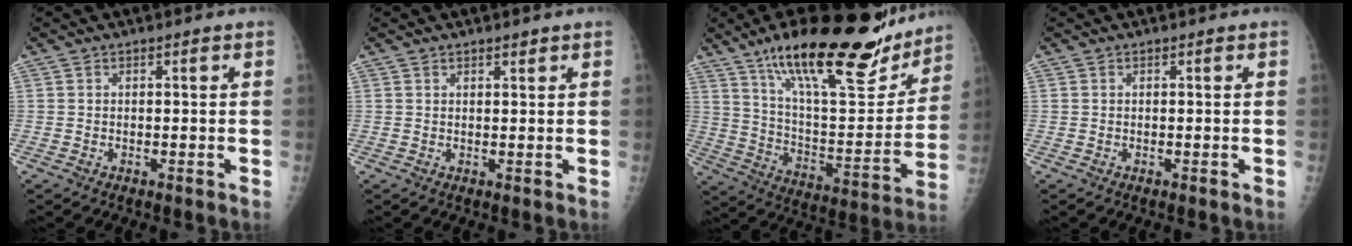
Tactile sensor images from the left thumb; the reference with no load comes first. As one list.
[{"total": 1.1, "force": [0.9, 0.3, 0.6], "torque": [-0.005, -0.006, 0.015]}, {"total": 28.2, "force": [19.9, 8.6, 18.0], "torque": [-0.239, -0.076, 0.319]}, {"total": 0.0}]